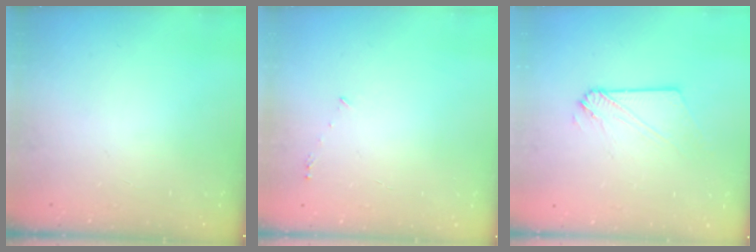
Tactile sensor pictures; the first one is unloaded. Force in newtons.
{"total": 3.2, "press": 3.2, "slide": 0.2}
{"total": 4.4, "press": 4.4, "slide": 0.5}